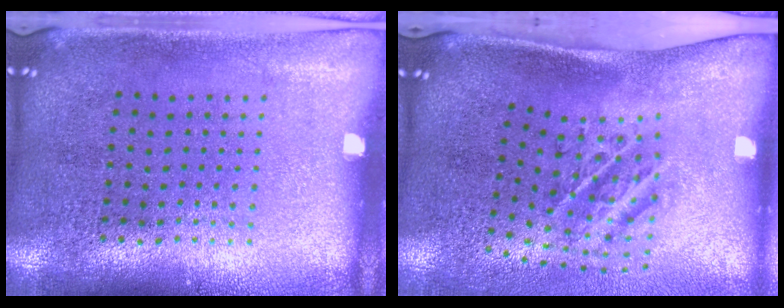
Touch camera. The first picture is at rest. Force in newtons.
{"total": 2.4, "press": 1.4, "slide": 2.0}